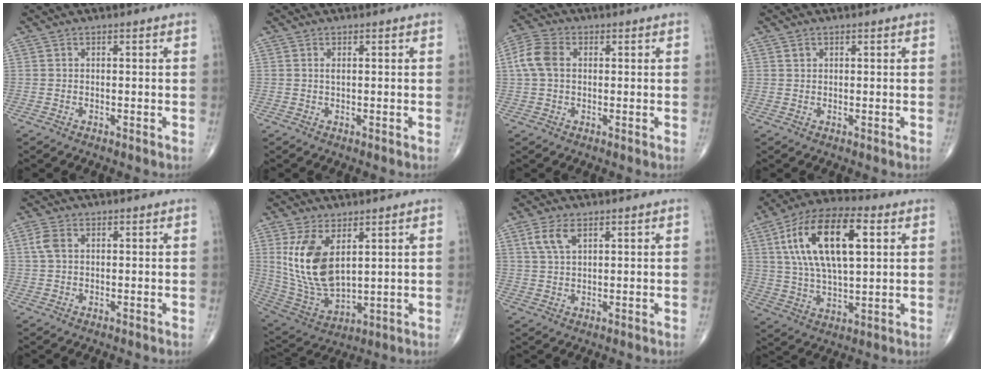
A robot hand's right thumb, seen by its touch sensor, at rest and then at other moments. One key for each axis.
{"total": 0.6, "fx": 0.1, "fy": 0.1, "fz": 0.6, "tx": -0.017, "ty": -0.002, "tz": 0.002}
{"total": 6.4, "fx": 0.8, "fy": 4.5, "fz": 4.5, "tx": -0.104, "ty": 0.018, "tz": 0.011}
{"total": 0.8, "fx": 0.4, "fy": 0.7, "fz": 0.3, "tx": 0.002, "ty": -0.001, "tz": 0.007}
{"total": 3.0, "fx": 0.7, "fy": 2.0, "fz": 2.2, "tx": -0.056, "ty": 0.008, "tz": 0.014}
{"total": 14.5, "fx": 4.3, "fy": 7.5, "fz": 11.6, "tx": -0.224, "ty": -0.023, "tz": 0.104}
{"total": 4.7, "fx": 2.2, "fy": 2.3, "fz": 3.5, "tx": -0.073, "ty": 0.002, "tz": 0.049}
{"total": 19.5, "fx": 5.5, "fy": 8.6, "fz": 16.6, "tx": -0.299, "ty": 0.007, "tz": 0.093}